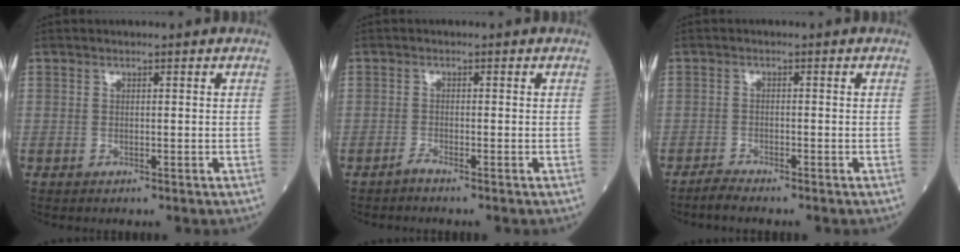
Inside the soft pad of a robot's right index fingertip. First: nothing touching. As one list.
[{"total": 1.1, "force": [-1.0, -0.3, 0.3], "torque": [-0.007, -0.001, -0.020]}, {"total": 1.9, "force": [-1.8, -0.3, 0.4], "torque": [-0.015, -0.006, -0.038]}]